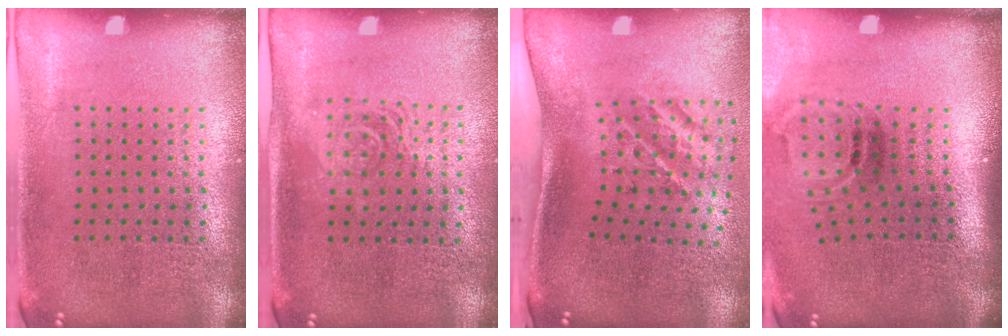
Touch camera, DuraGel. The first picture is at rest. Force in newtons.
{"total": 1.4, "press": 1.2, "slide": 0.7}
{"total": 2.2, "press": 1.2, "slide": 1.8}
{"total": 1.9, "press": 1.2, "slide": 1.5}